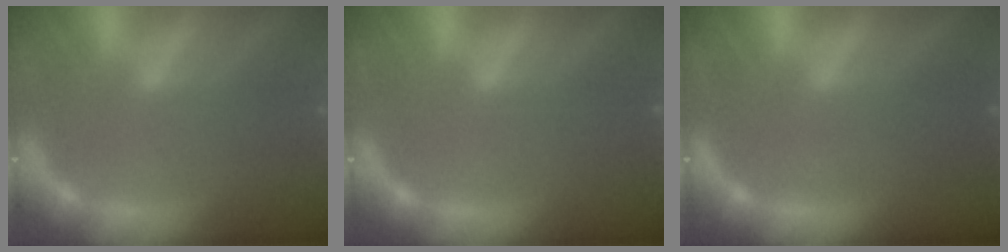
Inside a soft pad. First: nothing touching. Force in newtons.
{"total": 0.0}
{"total": 1.0}